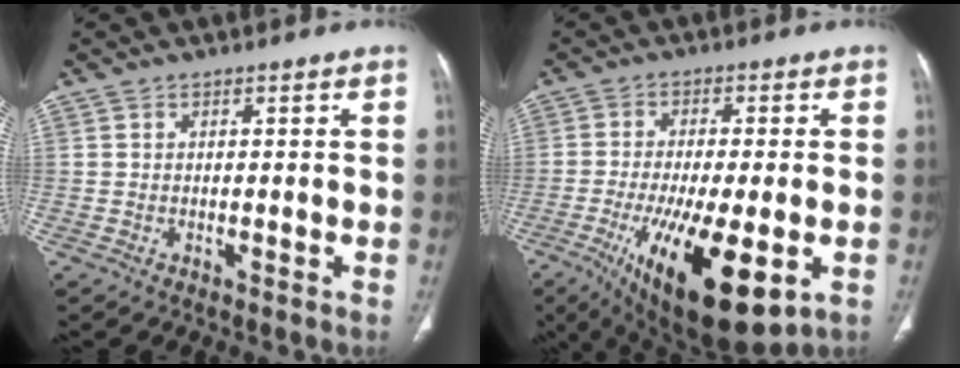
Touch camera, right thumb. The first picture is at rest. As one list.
[{"total": 19.6, "force": [-6.8, 6.7, 17.1], "torque": [-0.286, -0.023, -0.092]}]